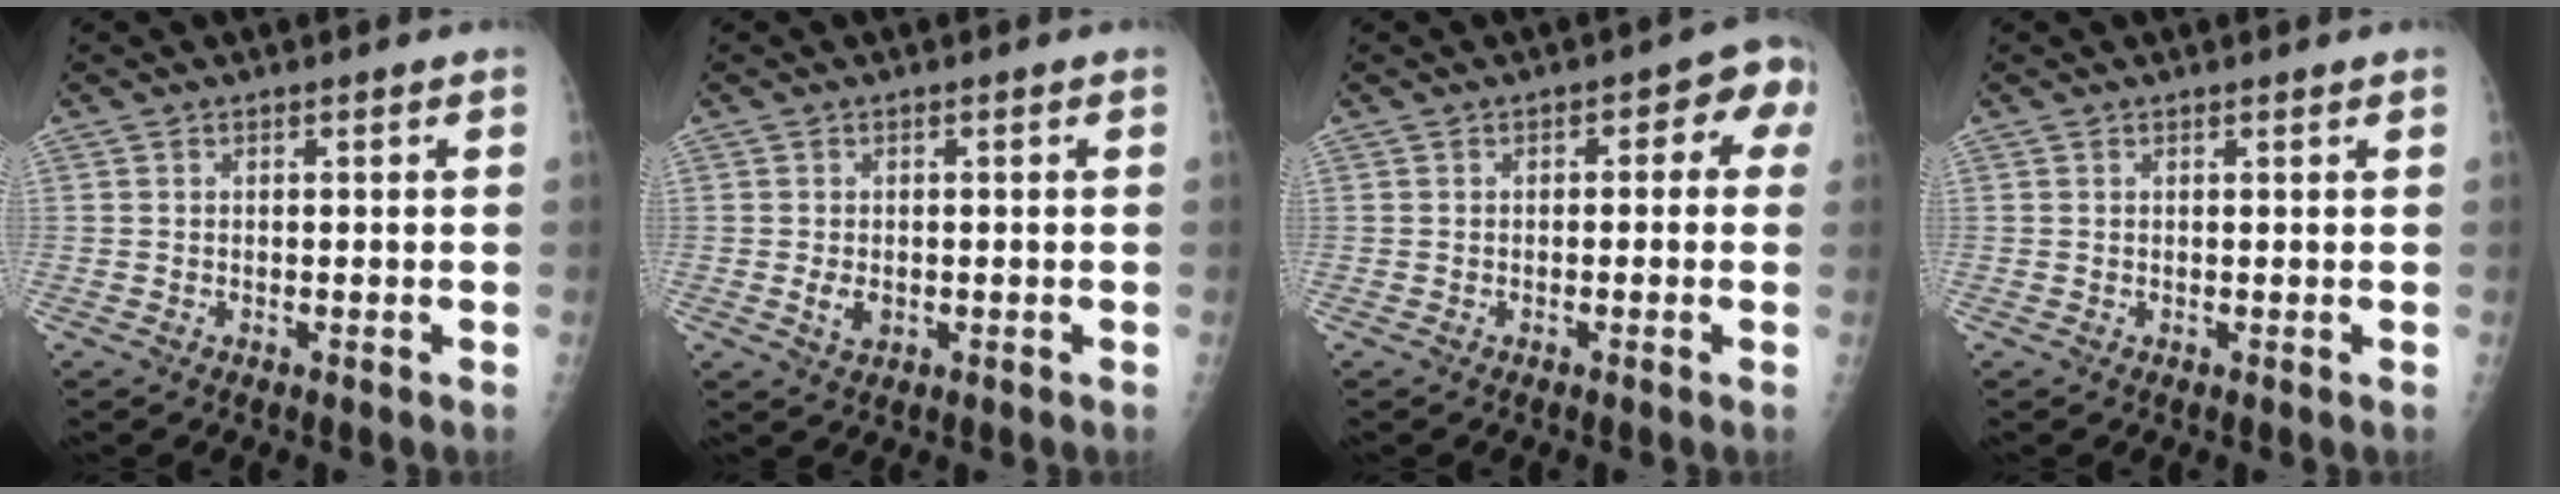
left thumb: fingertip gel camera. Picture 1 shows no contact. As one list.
[{"total": 2.5, "force": [-0.6, 1.7, 1.8], "torque": [-0.029, -0.003, -0.007]}, {"total": 5.3, "force": [0.4, 2.9, 4.4], "torque": [-0.022, 0.025, -0.006]}, {"total": 0.5, "force": [0.4, 0.1, 0.4], "torque": [-0.005, -0.001, 0.005]}]